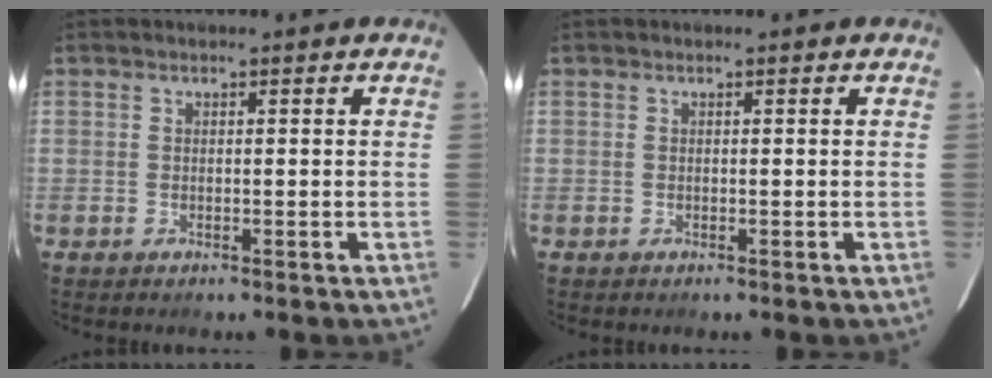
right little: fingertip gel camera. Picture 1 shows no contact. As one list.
[{"total": 0.0}]